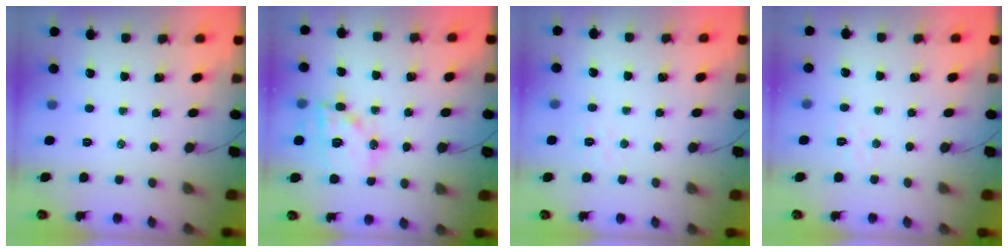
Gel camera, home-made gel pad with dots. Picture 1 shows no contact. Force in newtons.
{"total": 15.3, "press": 15.1, "slide": 2.4}
{"total": 2.5, "press": 2.4, "slide": 0.7}
{"total": 4.2, "press": 4.0, "slide": 1.0}